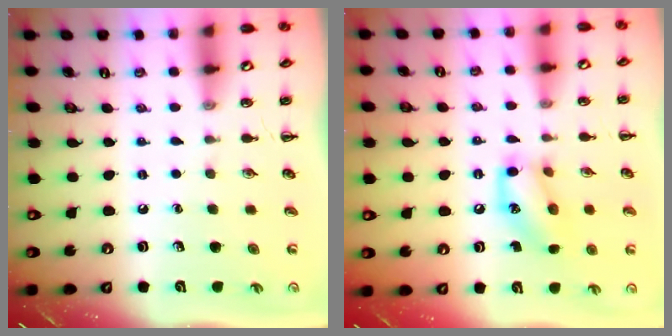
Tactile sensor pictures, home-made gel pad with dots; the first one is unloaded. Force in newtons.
{"total": 12.8, "press": 12.5, "slide": 2.5}